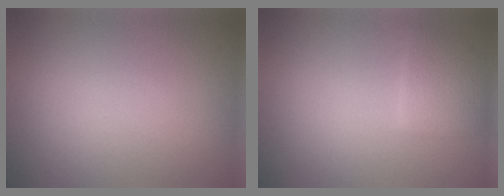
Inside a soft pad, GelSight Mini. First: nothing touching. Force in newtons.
{"total": 2.0, "press": 2.0, "slide": 0.1}